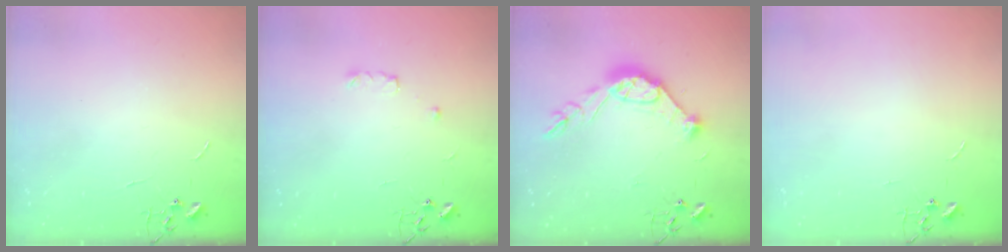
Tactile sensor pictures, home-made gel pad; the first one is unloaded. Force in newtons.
{"total": 4.5, "press": 4.5, "slide": 0.7}
{"total": 14.4, "press": 14.4, "slide": 0.8}
{"total": 0.0}